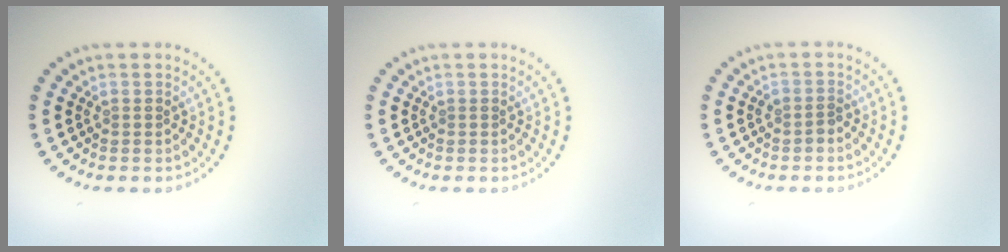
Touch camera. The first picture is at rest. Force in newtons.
{"total": 0.0}
{"total": 0.9, "press": 0.8, "slide": 0.5}